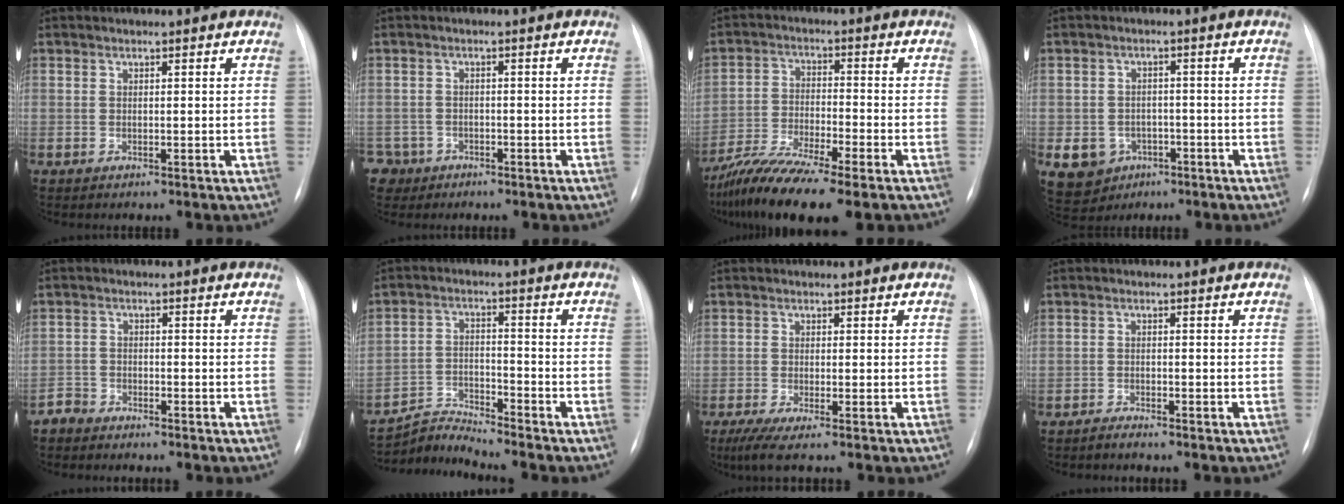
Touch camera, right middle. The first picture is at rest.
{"total": 4.0, "force": [-2.5, 3.1, -0.5], "torque": [0.010, 0.009, -0.043]}
{"total": 12.6, "force": [-9.6, 1.0, 8.0], "torque": [-0.151, -0.023, -0.166]}
{"total": 7.3, "force": [-3.2, 6.2, 2.1], "torque": [-0.043, 0.006, -0.038]}
{"total": 2.3, "force": [-2.1, 0.6, -0.5], "torque": [0.012, -0.003, -0.044]}
{"total": 5.9, "force": [-5.5, -1.7, -1.3], "torque": [0.006, -0.005, -0.103]}
{"total": 3.4, "force": [-2.2, 0.0, 2.5], "torque": [-0.053, -0.012, -0.047]}
{"total": 1.2, "force": [-1.2, -0.1, 0.1], "torque": [-0.005, -0.003, -0.022]}